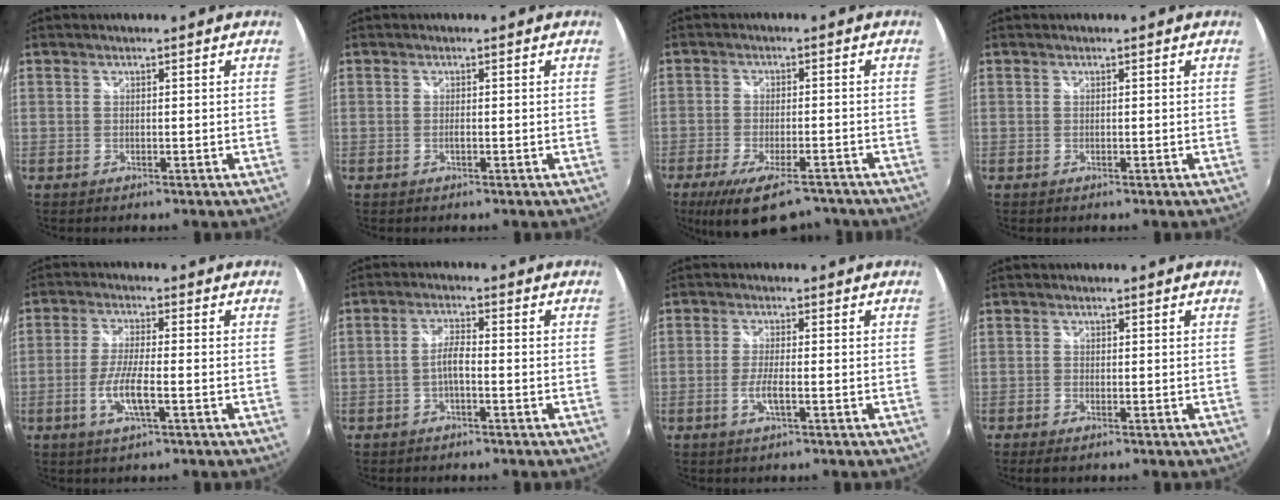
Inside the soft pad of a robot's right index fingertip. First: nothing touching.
{"total": 0.5, "force": [-0.2, 0.1, 0.5], "torque": [-0.009, -0.001, -0.004]}
{"total": 12.7, "force": [-9.3, 4.6, 7.4], "torque": [-0.157, -0.032, -0.151]}
{"total": 0.0}
{"total": 6.5, "force": [-2.2, 1.1, 6.0], "torque": [-0.125, -0.007, -0.043]}
{"total": 3.0, "force": [-1.3, 0.6, 2.6], "torque": [-0.057, 0.008, -0.026]}
{"total": 3.4, "force": [-1.3, 0.5, 3.1], "torque": [-0.067, -0.006, -0.025]}
{"total": 1.2, "force": [-0.9, 0.4, 0.7], "torque": [-0.016, -0.004, -0.019]}